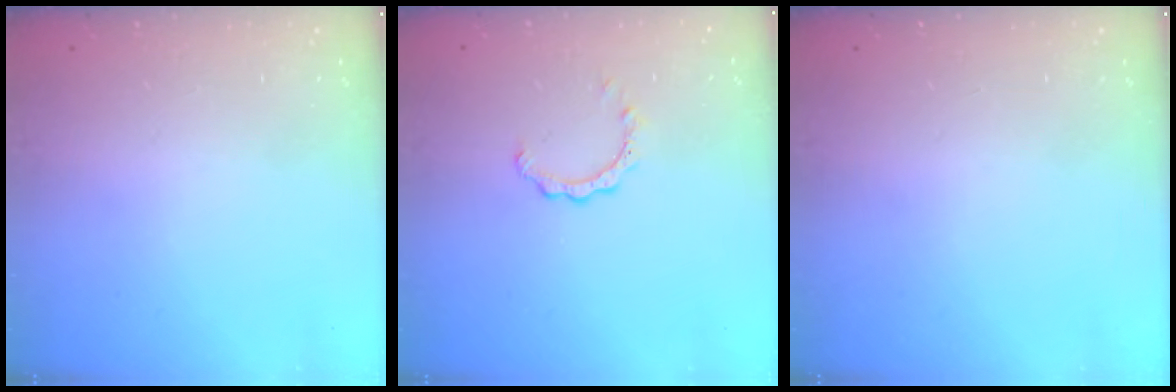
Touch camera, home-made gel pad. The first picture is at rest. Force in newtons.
{"total": 2.3, "press": 2.3, "slide": 0.3}
{"total": 0.0}